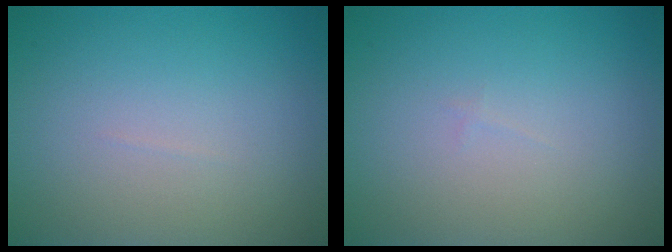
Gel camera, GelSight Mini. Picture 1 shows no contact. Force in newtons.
{"total": 0.0}